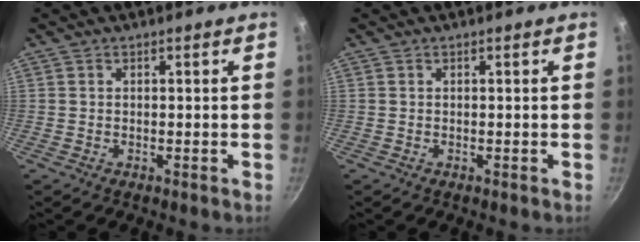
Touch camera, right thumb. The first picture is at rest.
{"total": 0.0}